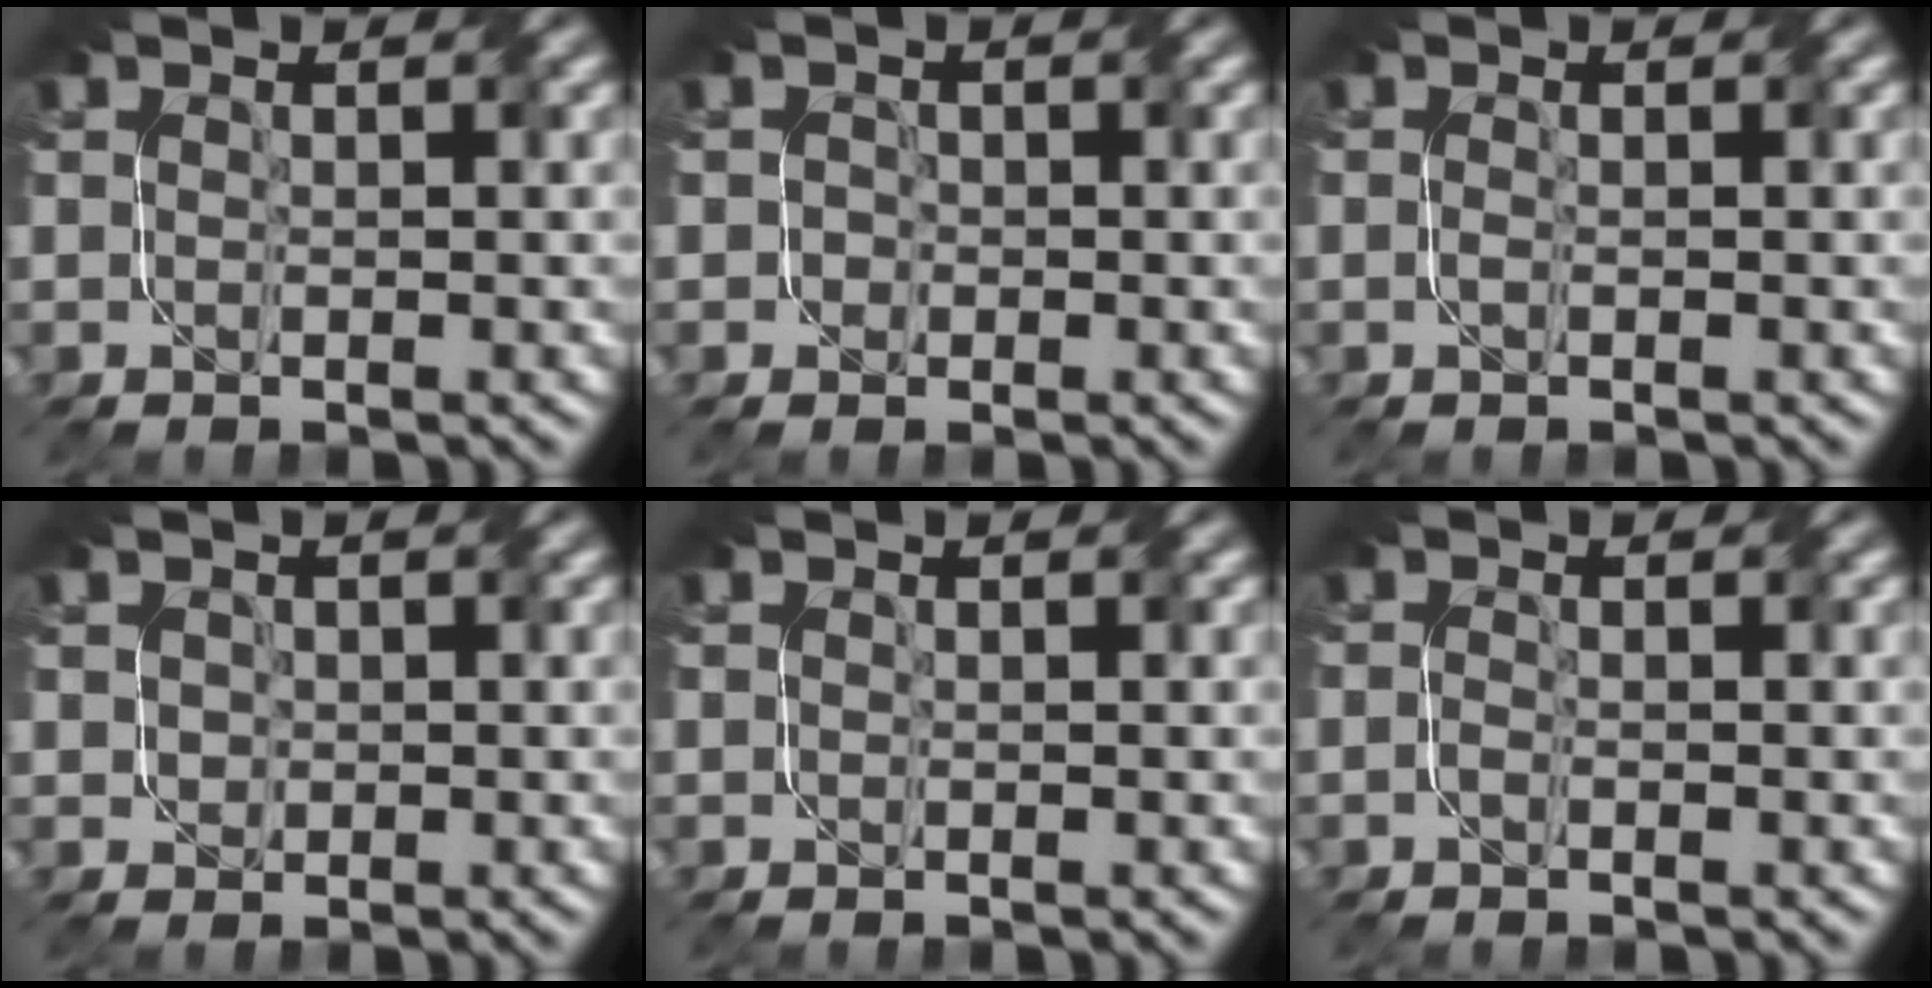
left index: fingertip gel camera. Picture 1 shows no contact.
{"total": 0.7, "force": [-0.3, 0.6, -0.1], "torque": [0.009, 0.005, -0.007]}
{"total": 0.7, "force": [-0.5, -0.3, 0.3], "torque": [-0.010, 0.003, -0.011]}
{"total": 1.0, "force": [0.2, 0.9, 0.3], "torque": [-0.011, 0.005, 0.013]}
{"total": 0.0}
{"total": 0.9, "force": [-0.8, -0.4, 0.2], "torque": [-0.007, 0.003, -0.018]}